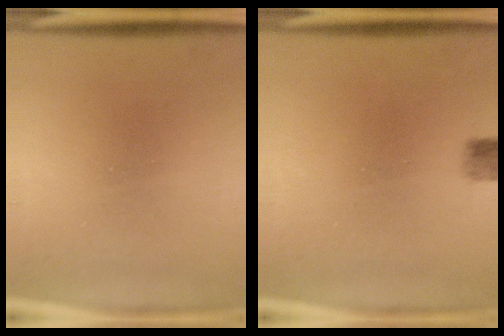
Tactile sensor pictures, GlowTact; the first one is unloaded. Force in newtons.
{"total": 2.2}